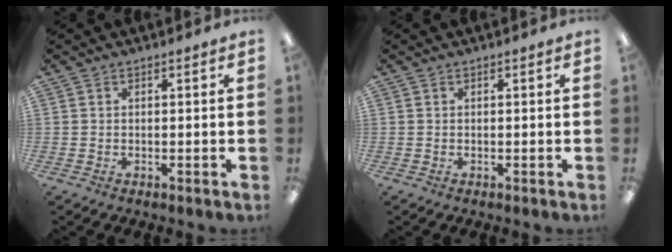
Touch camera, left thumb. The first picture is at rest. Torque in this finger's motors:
{"motor_torque": [0.01, -0.01, 0.05, -0.02, 0.00]}